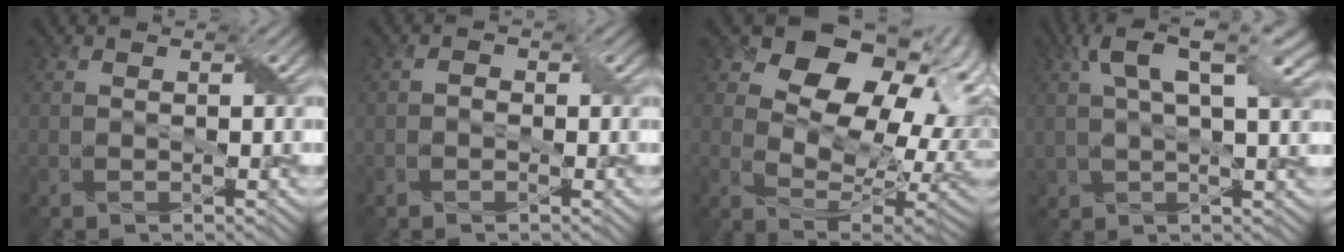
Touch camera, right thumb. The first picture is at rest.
{"total": 0.8, "force": [-0.4, 0.7, 0.3], "torque": [-0.007, 0.000, -0.011]}
{"total": 17.5, "force": [7.5, 11.1, 11.4], "torque": [-0.150, 0.035, 0.119]}
{"total": 9.7, "force": [4.3, 3.0, 8.1], "torque": [-0.164, 0.012, 0.076]}